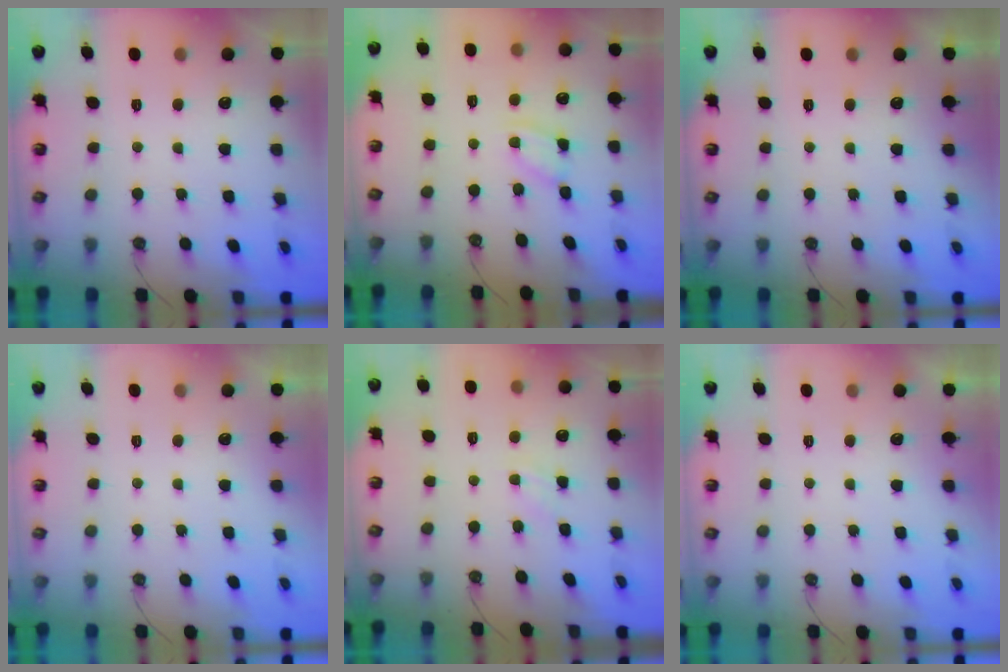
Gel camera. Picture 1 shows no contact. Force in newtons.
{"total": 3.6, "press": 3.6, "slide": 0.1}
{"total": 0.0}
{"total": 0.0}
{"total": 1.0, "press": 1.0, "slide": 0.2}
{"total": 0.0}